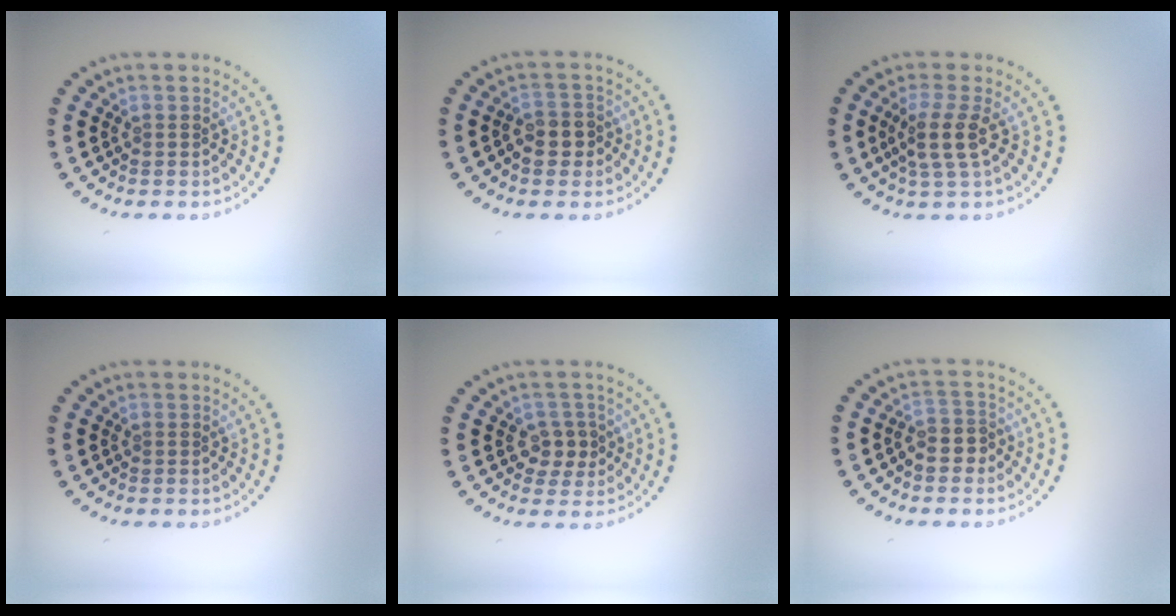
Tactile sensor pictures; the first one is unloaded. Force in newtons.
{"total": 2.4, "press": 2.3, "slide": 0.7}
{"total": 2.7, "press": 2.3, "slide": 1.5}
{"total": 0.0}
{"total": 2.3, "press": 2.2, "slide": 0.8}
{"total": 2.5, "press": 2.2, "slide": 1.1}